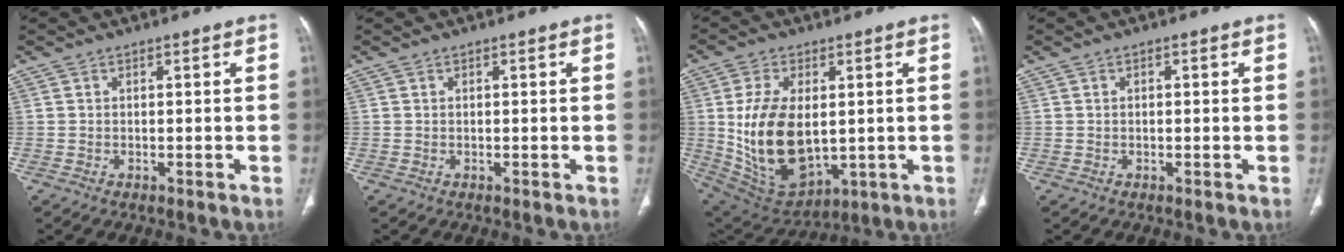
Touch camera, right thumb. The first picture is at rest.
{"total": 0.0}
{"total": 17.8, "force": [0.5, 10.5, 14.4], "torque": [-0.258, -0.014, 0.037]}
{"total": 0.0}